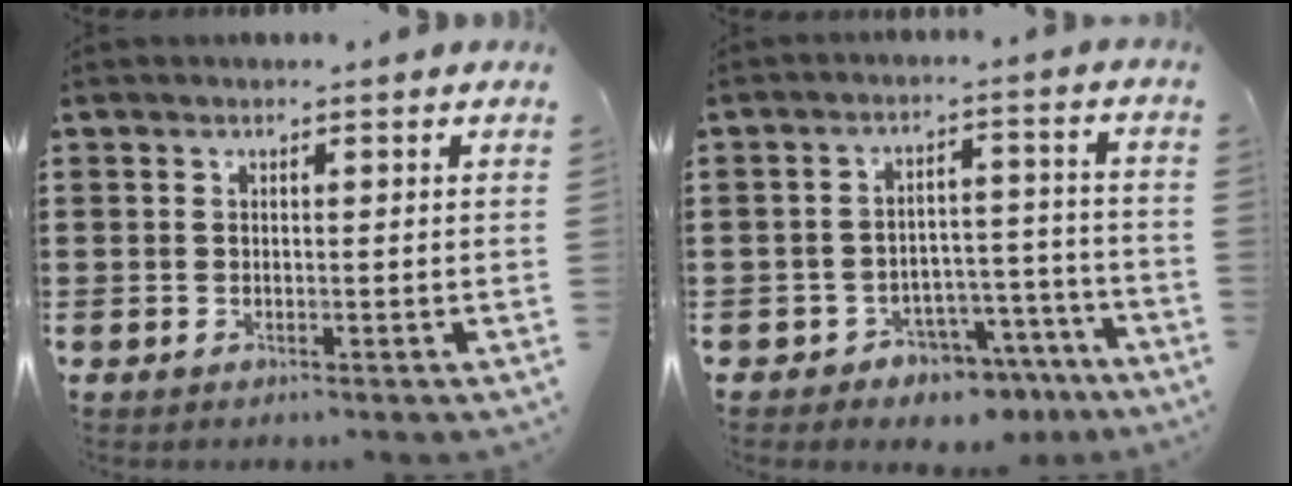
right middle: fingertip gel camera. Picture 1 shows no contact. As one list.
[{"total": 5.0, "force": [-4.6, 1.8, 0.7], "torque": [-0.018, 0.020, -0.092]}]